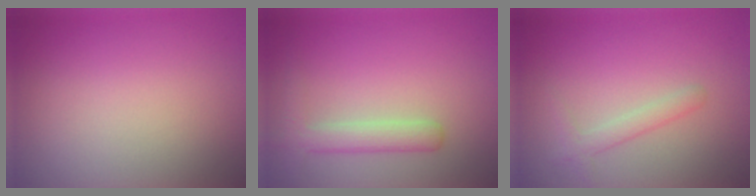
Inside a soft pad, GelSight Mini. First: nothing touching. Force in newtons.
{"total": 2.8, "press": 2.8, "slide": 0.2}
{"total": 1.6, "press": 1.6, "slide": 0.1}